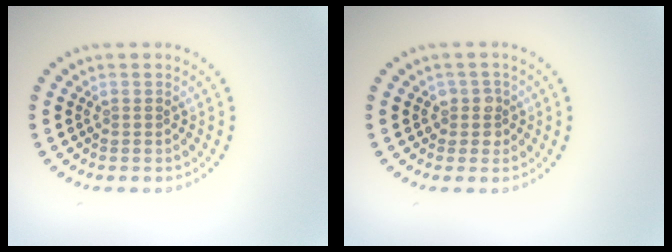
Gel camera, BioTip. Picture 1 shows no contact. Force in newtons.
{"total": 1.6, "press": 1.4, "slide": 0.8}